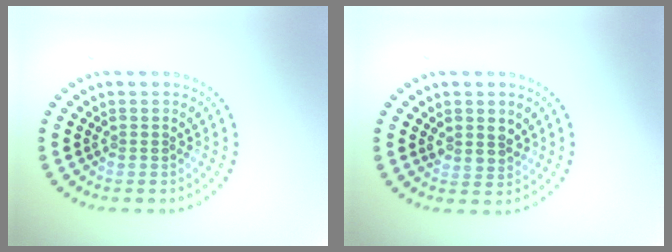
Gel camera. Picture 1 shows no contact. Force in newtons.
{"total": 1.9, "press": 1.7, "slide": 0.8}